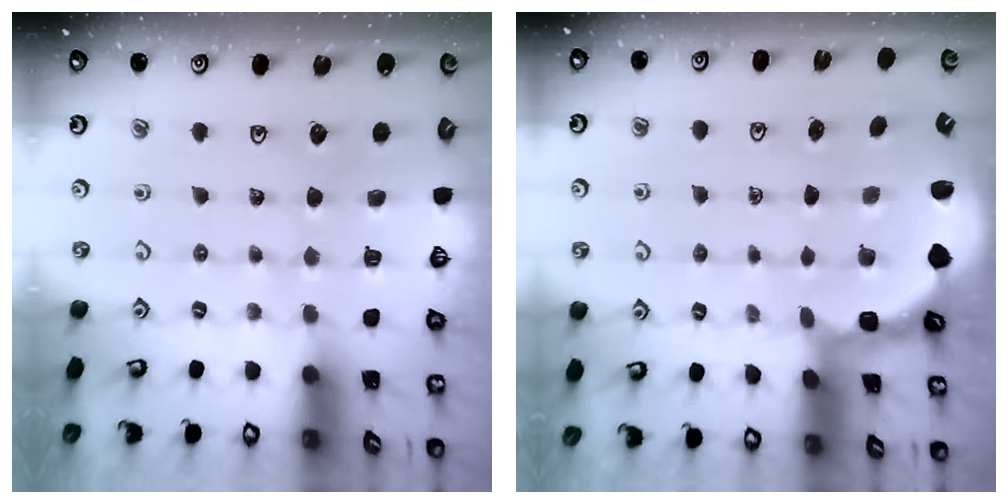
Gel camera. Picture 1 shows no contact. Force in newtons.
{"total": 2.2, "press": 1.9, "slide": 1.1}